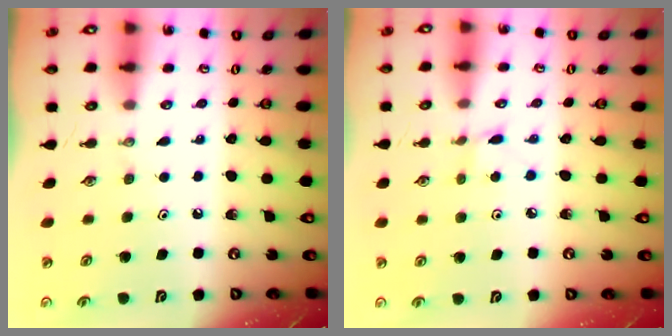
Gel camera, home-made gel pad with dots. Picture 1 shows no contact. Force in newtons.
{"total": 1.1, "press": 1.1, "slide": 0.1}